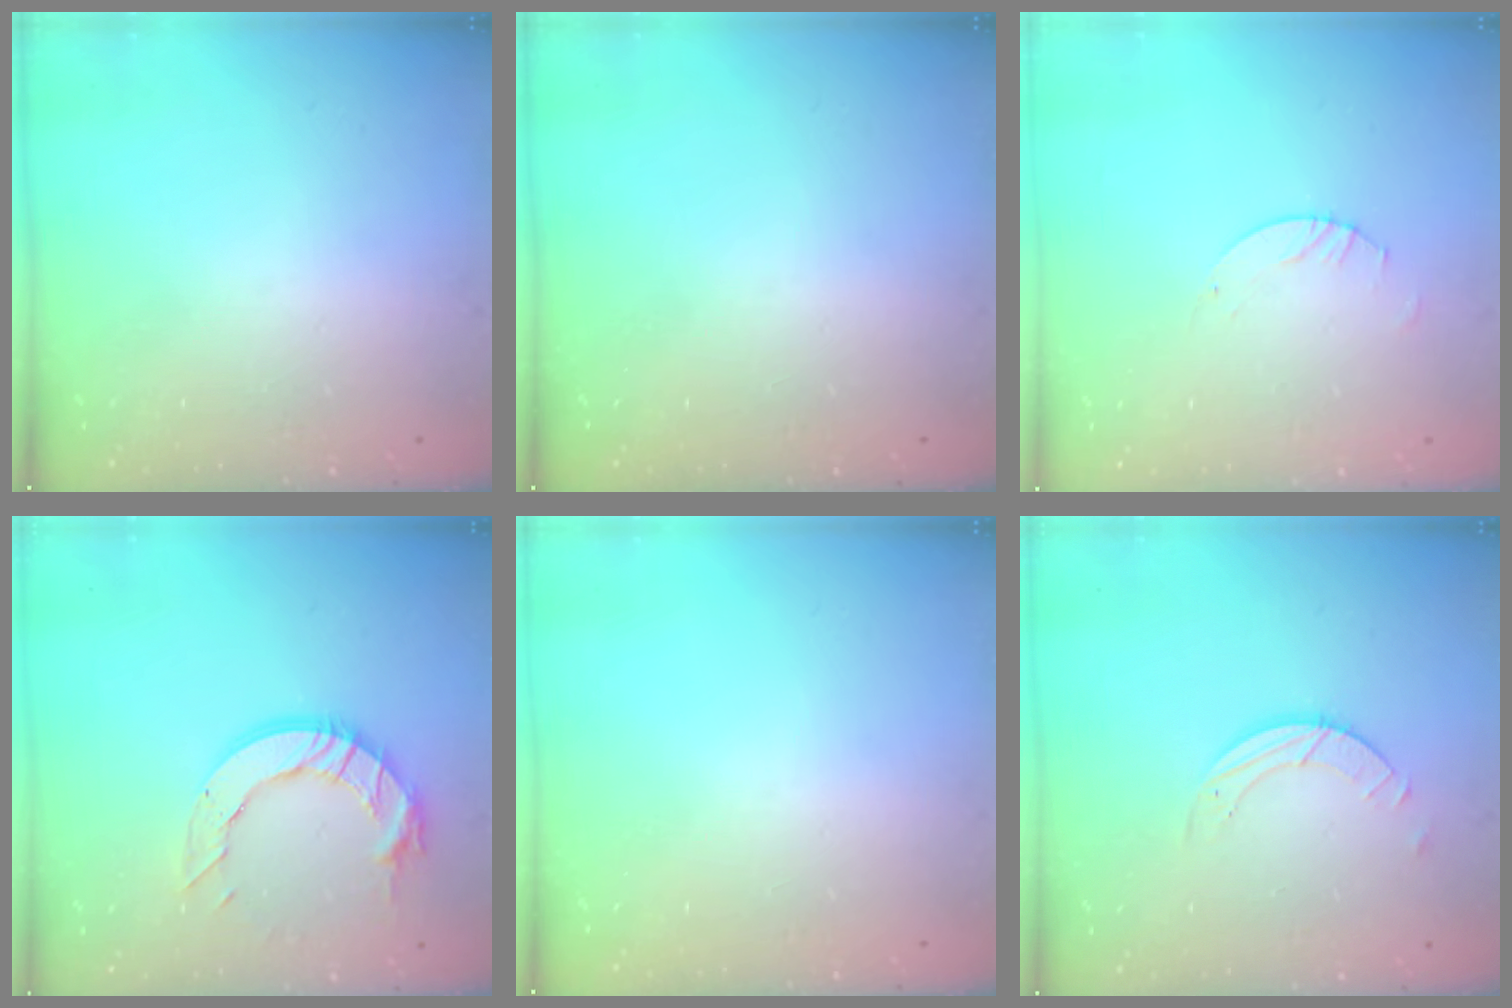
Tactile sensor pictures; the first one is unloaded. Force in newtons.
{"total": 0.0}
{"total": 2.0, "press": 2.0, "slide": 0.2}
{"total": 13.0, "press": 12.9, "slide": 1.2}
{"total": 0.0}
{"total": 3.2, "press": 3.1, "slide": 0.3}